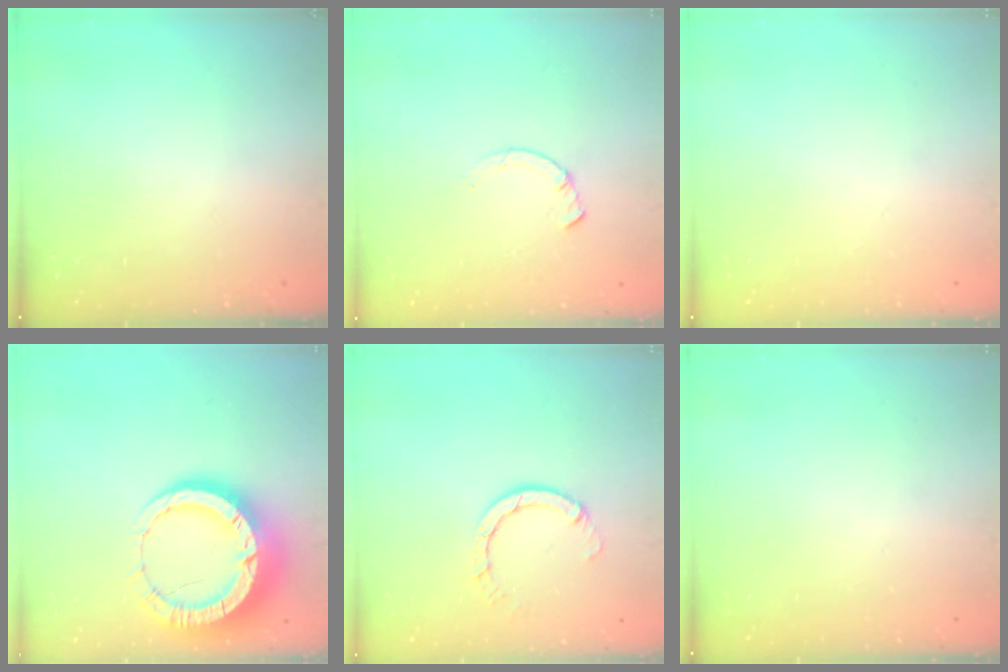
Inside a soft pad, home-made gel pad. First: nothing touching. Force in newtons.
{"total": 1.4, "press": 1.4, "slide": 0.2}
{"total": 0.0}
{"total": 18.8, "press": 18.7, "slide": 1.8}
{"total": 4.5, "press": 4.5, "slide": 0.3}
{"total": 0.0}